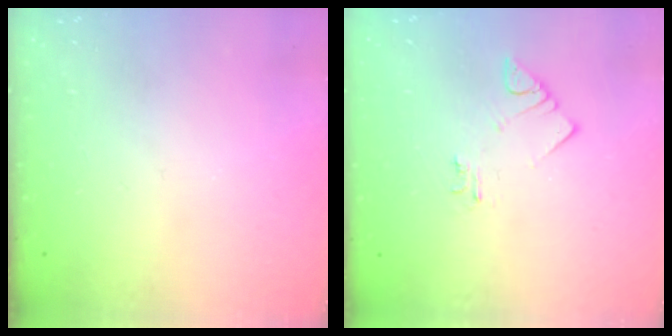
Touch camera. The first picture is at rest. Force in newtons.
{"total": 4.1, "press": 4.0, "slide": 0.7}